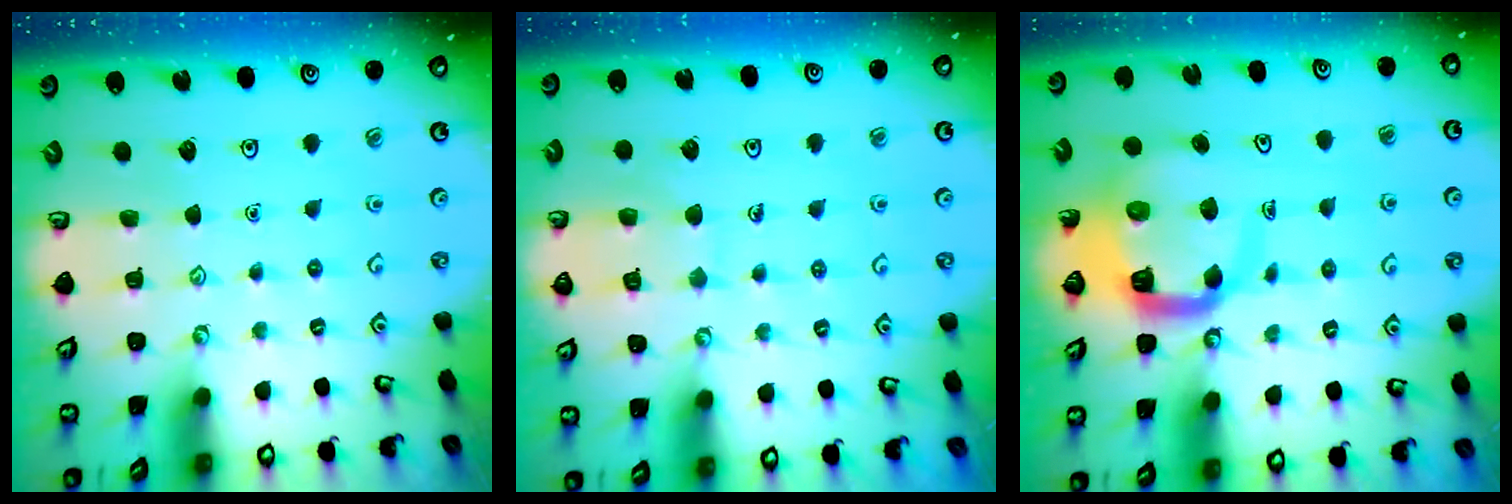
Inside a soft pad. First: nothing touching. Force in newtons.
{"total": 6.0, "press": 5.9, "slide": 0.5}
{"total": 8.8, "press": 8.7, "slide": 1.1}